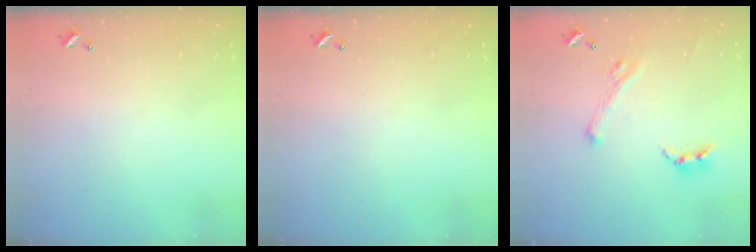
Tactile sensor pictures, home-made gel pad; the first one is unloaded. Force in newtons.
{"total": 0.0}
{"total": 2.7, "press": 2.7, "slide": 0.4}